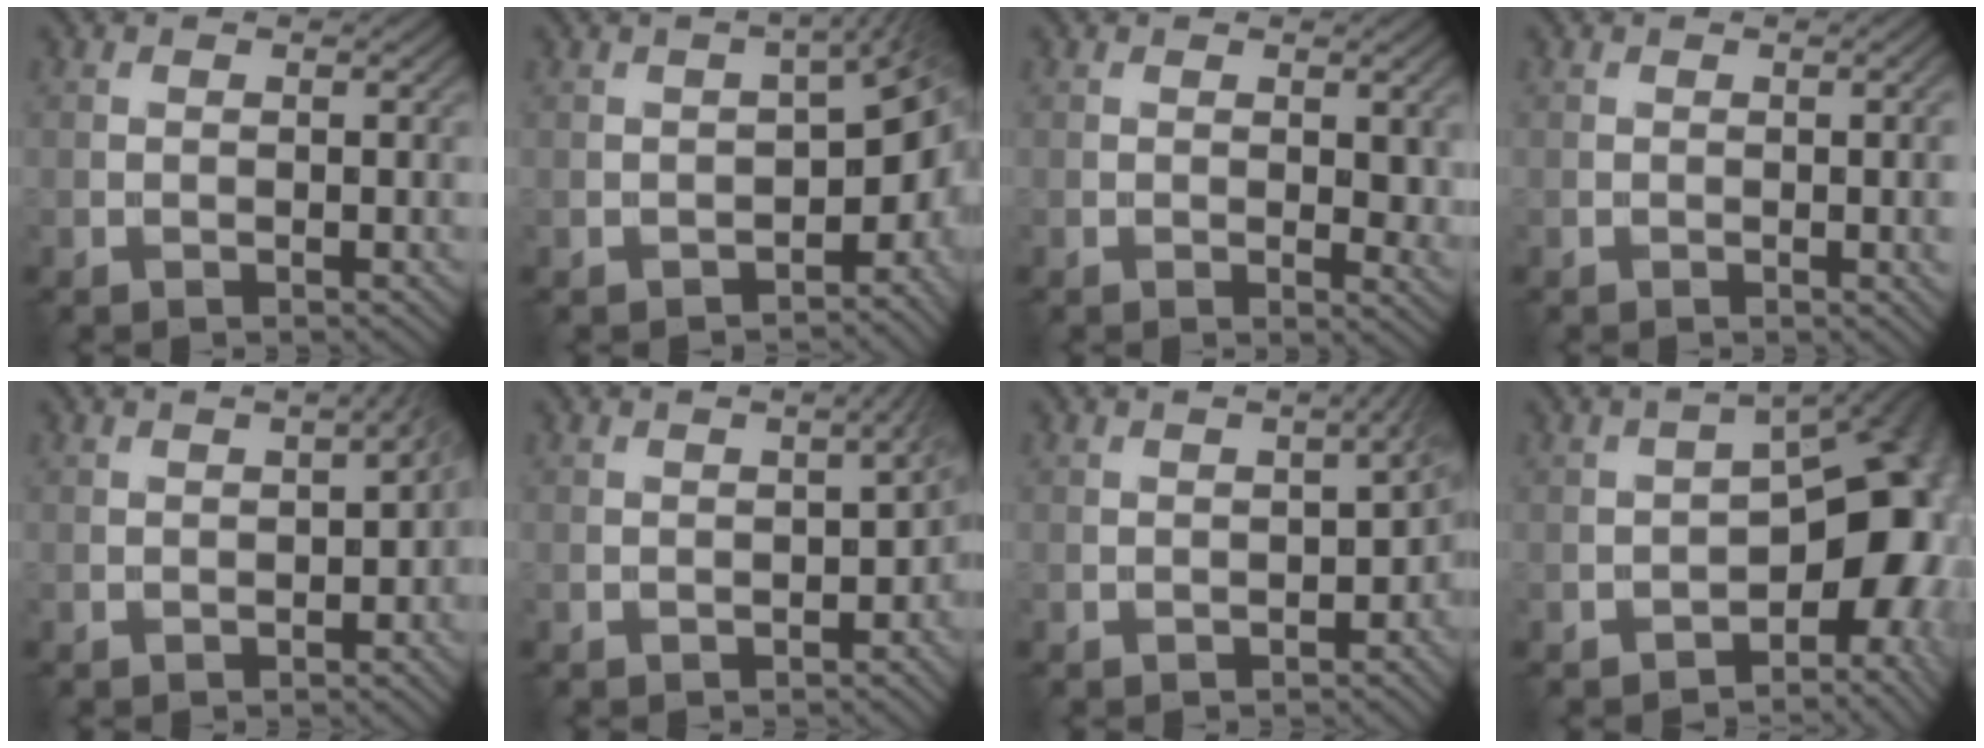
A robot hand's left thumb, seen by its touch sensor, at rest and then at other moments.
{"total": 8.5, "force": [-3.2, 3.6, 7.1], "torque": [-0.090, -0.022, -0.034]}
{"total": 3.2, "force": [0.3, 1.1, 3.0], "torque": [-0.049, -0.009, 0.013]}
{"total": 3.9, "force": [-0.2, 1.2, 3.7], "torque": [-0.039, -0.003, 0.003]}
{"total": 2.6, "force": [-0.6, 0.8, 2.4], "torque": [-0.029, -0.003, 0.000]}
{"total": 3.2, "force": [-1.0, 1.1, 2.8], "torque": [-0.034, -0.007, -0.005]}
{"total": 3.7, "force": [-1.1, 1.3, 3.3], "torque": [-0.038, -0.009, -0.005]}
{"total": 14.4, "force": [-4.2, 8.1, 11.1], "torque": [-0.103, -0.026, -0.033]}